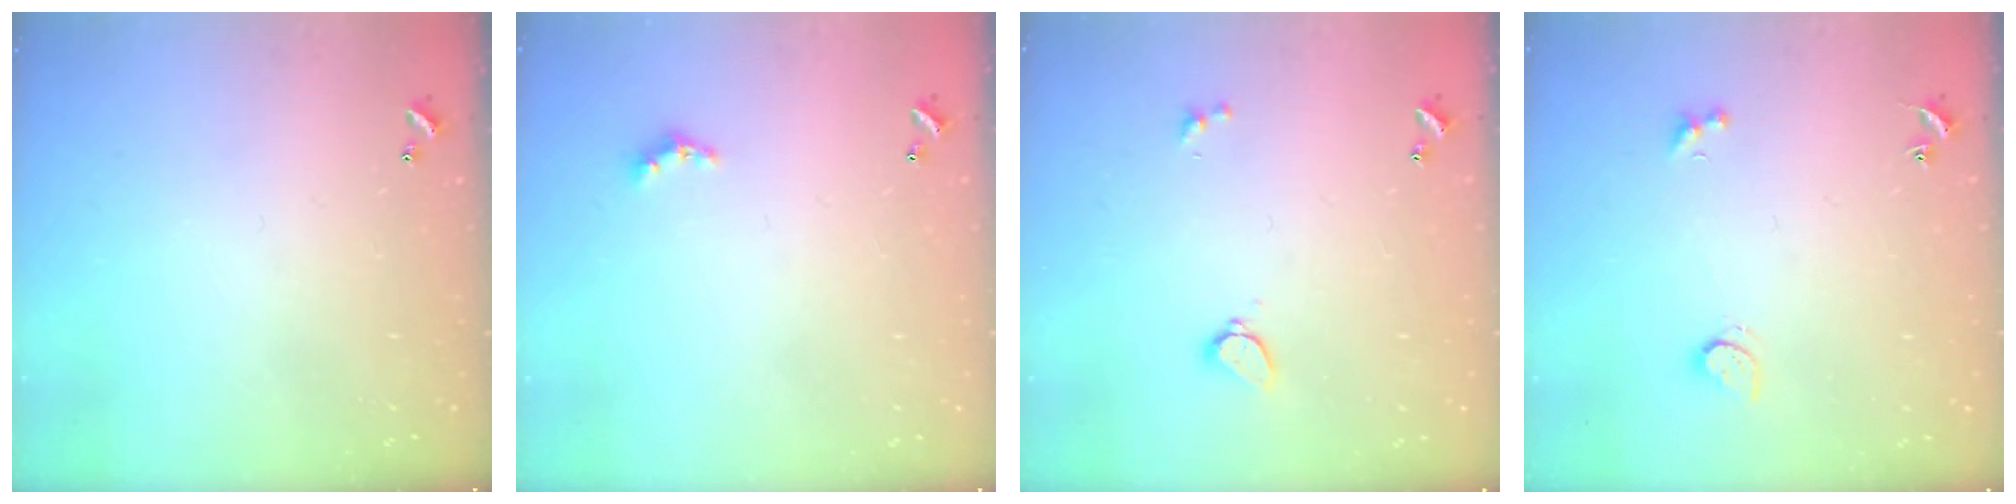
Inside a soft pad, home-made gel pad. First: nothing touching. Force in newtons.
{"total": 2.8, "press": 2.7, "slide": 0.6}
{"total": 3.0, "press": 2.4, "slide": 1.8}
{"total": 2.0, "press": 1.9, "slide": 0.5}